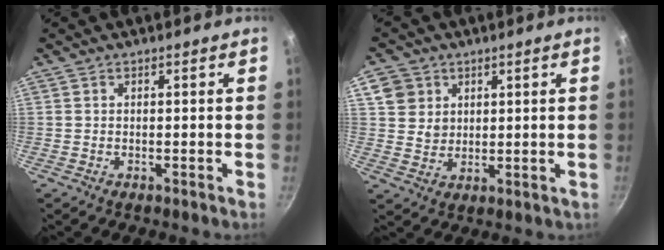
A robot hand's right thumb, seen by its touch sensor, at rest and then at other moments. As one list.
[{"total": 6.7, "force": [2.7, 5.9, 1.7], "torque": [0.006, -0.003, 0.056]}]